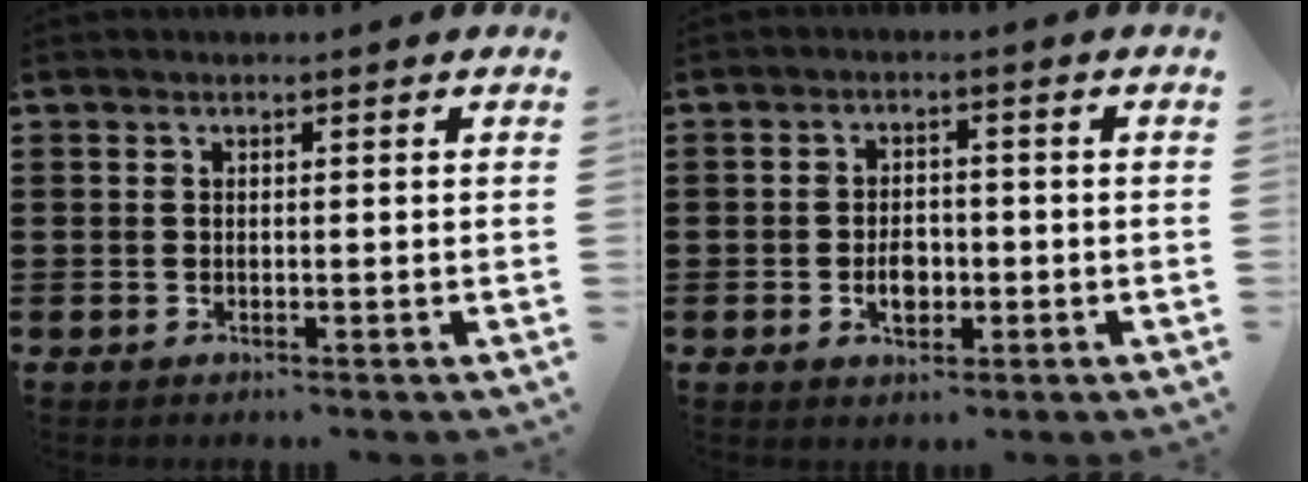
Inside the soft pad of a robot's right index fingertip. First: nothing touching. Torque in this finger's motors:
{"motor_torque": [0.89, 1.03, 0.10, 0.02]}